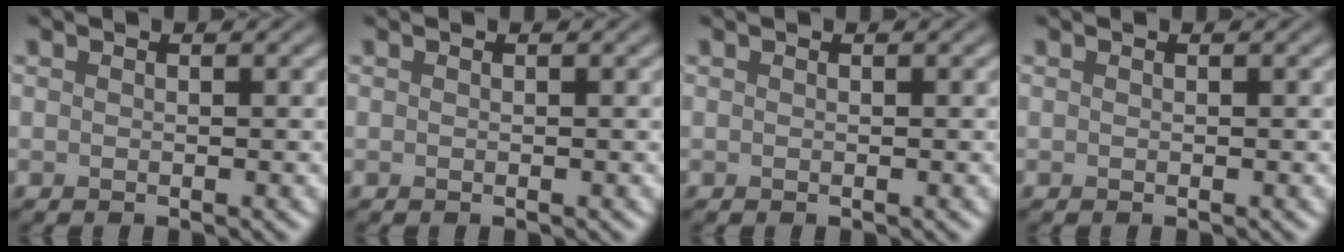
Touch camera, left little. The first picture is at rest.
{"total": 0.0}
{"total": 0.0}
{"total": 0.0}